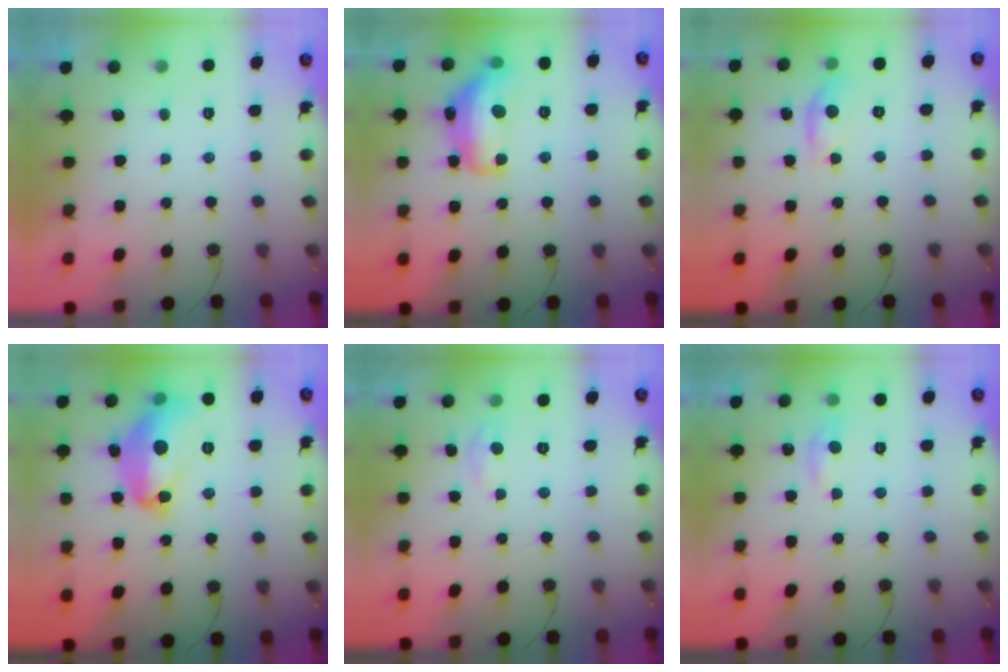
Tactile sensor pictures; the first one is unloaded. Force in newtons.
{"total": 15.8, "press": 15.7, "slide": 1.2}
{"total": 7.8, "press": 7.8, "slide": 0.5}
{"total": 15.4, "press": 15.4, "slide": 0.8}
{"total": 3.6, "press": 3.6, "slide": 0.4}
{"total": 6.6, "press": 6.6, "slide": 0.9}